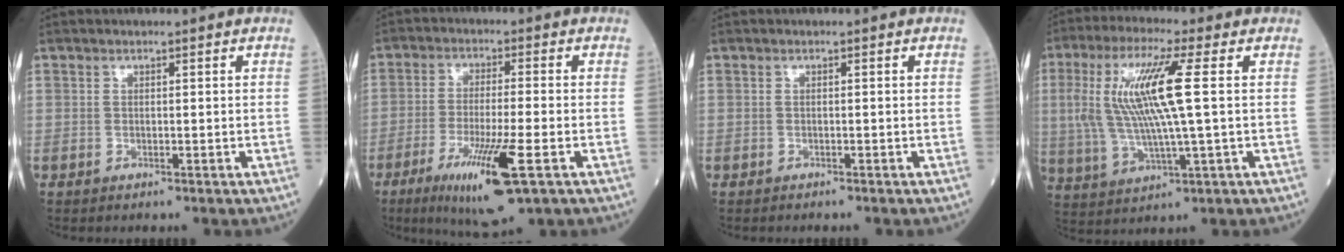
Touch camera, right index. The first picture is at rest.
{"total": 11.9, "force": [-5.4, 0.9, 10.5], "torque": [-0.194, -0.034, -0.088]}
{"total": 0.0}
{"total": 13.4, "force": [2.1, 0.9, 13.2], "torque": [-0.288, 0.010, 0.038]}